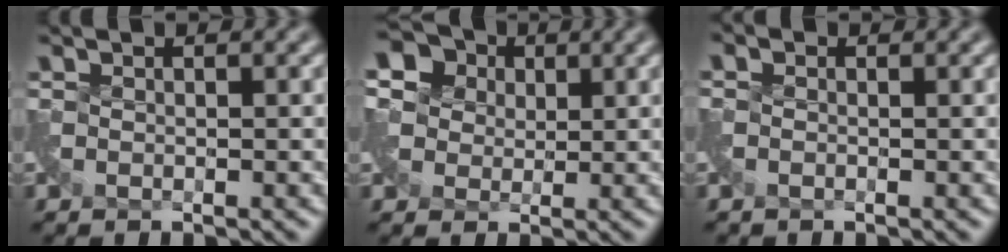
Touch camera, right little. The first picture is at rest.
{"total": 6.3, "force": [2.2, 5.1, 3.0], "torque": [-0.050, 0.035, 0.006]}
{"total": 0.8, "force": [-0.6, 0.1, -0.5], "torque": [0.008, -0.006, -0.015]}